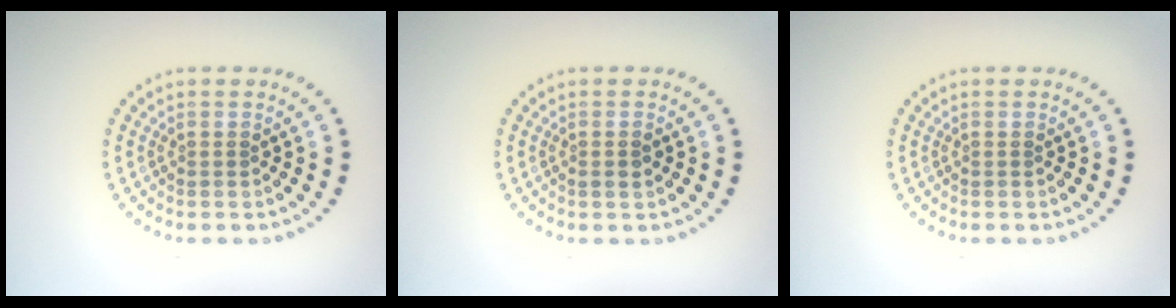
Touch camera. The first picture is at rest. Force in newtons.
{"total": 1.0, "press": 1.0, "slide": 0.3}
{"total": 0.0}